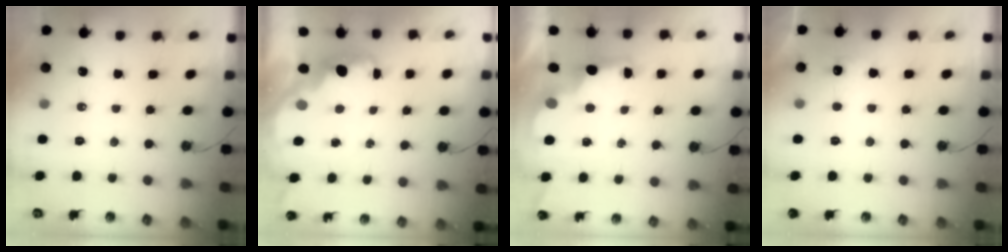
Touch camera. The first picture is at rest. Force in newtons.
{"total": 2.3, "press": 2.2, "slide": 0.8}
{"total": 2.9, "press": 2.8, "slide": 0.9}
{"total": 5.7, "press": 5.6, "slide": 1.0}